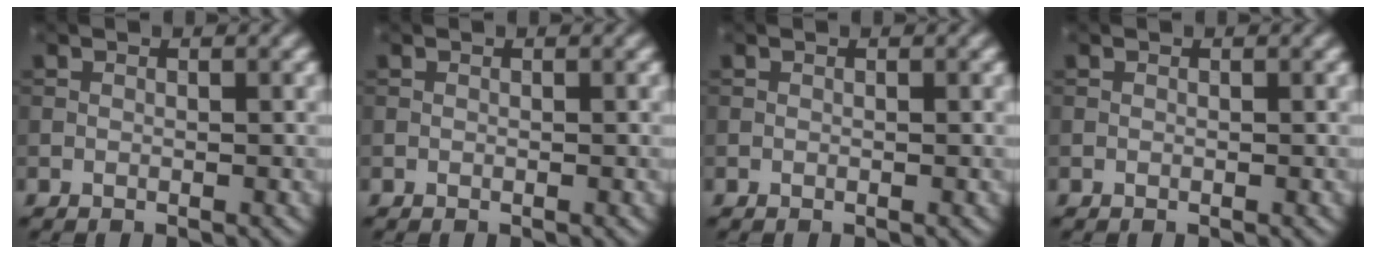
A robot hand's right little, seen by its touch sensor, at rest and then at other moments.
{"total": 0.0}
{"total": 0.0}
{"total": 0.0}